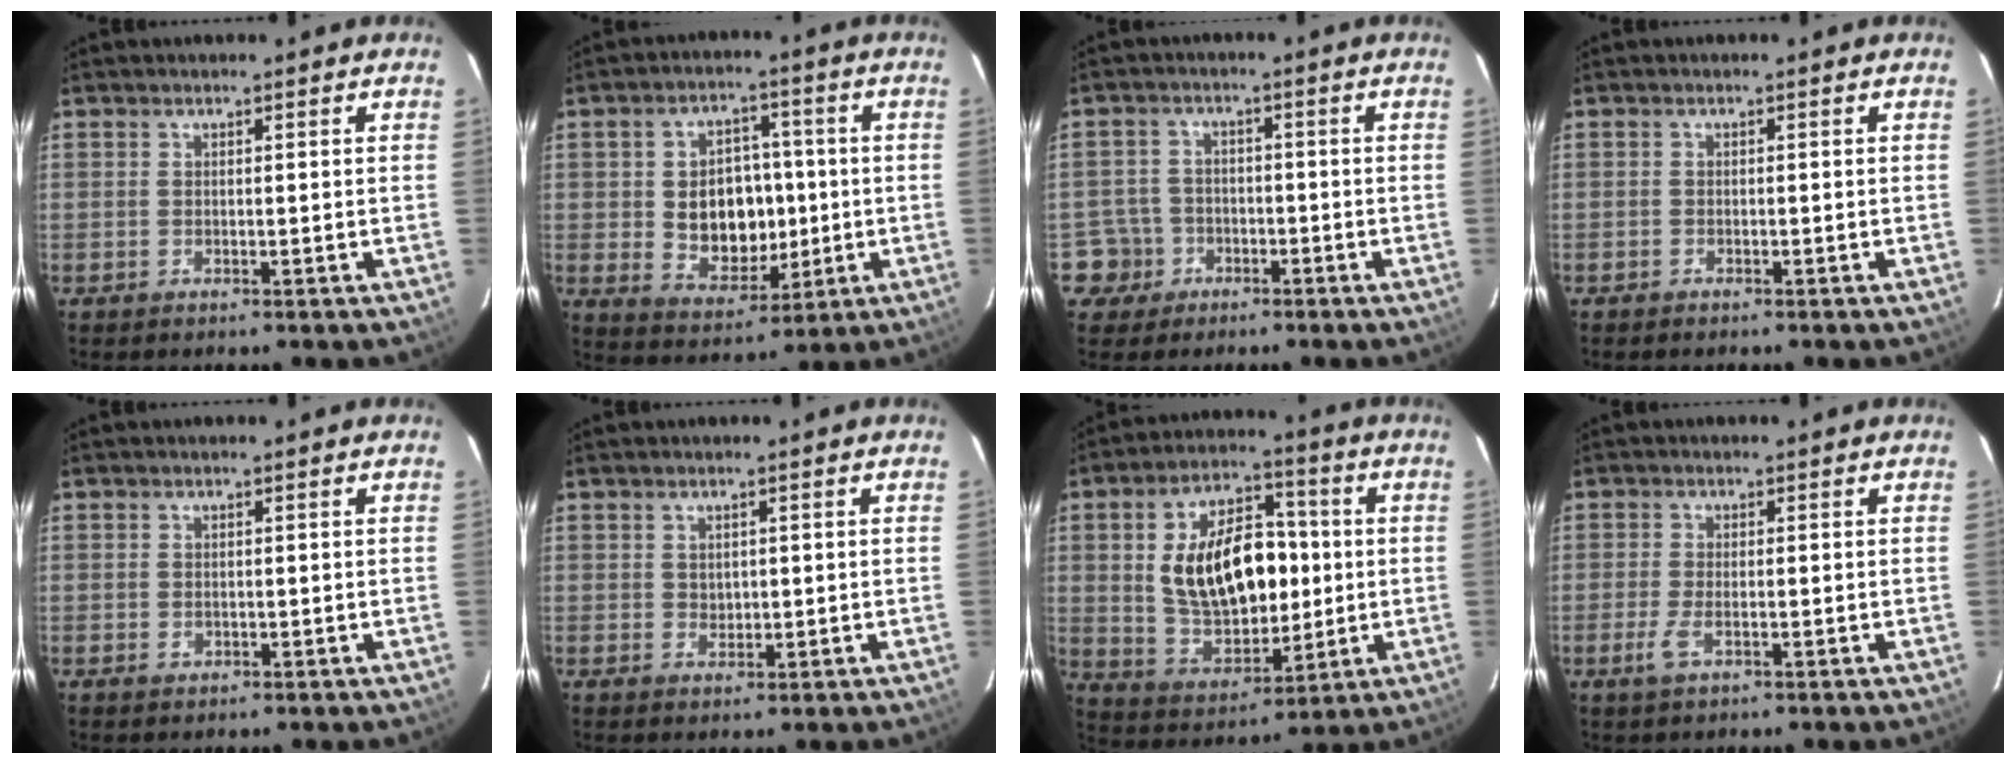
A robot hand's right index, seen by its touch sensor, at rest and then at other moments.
{"total": 11.1, "force": [-0.3, 8.5, 7.2], "torque": [-0.145, 0.008, 0.016]}
{"total": 5.2, "force": [-2.4, 4.6, -0.2], "torque": [-0.007, 0.020, -0.045]}
{"total": 0.7, "force": [-0.6, 0.2, -0.2], "torque": [0.000, 0.001, -0.012]}
{"total": 1.2, "force": [-0.3, 0.9, 0.6], "torque": [-0.008, 0.001, -0.005]}
{"total": 1.6, "force": [0.4, 1.5, 0.5], "torque": [-0.003, 0.002, 0.010]}
{"total": 17.7, "force": [1.4, 10.5, 14.2], "torque": [-0.265, 0.016, 0.046]}
{"total": 3.4, "force": [-1.5, 1.2, 2.8], "torque": [-0.062, -0.005, -0.030]}